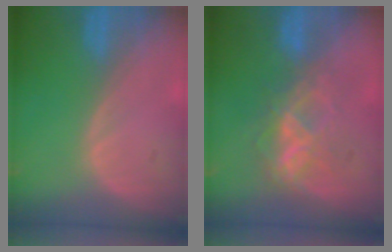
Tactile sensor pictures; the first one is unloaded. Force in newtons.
{"total": 6.8, "press": 6.1, "slide": 3.1}